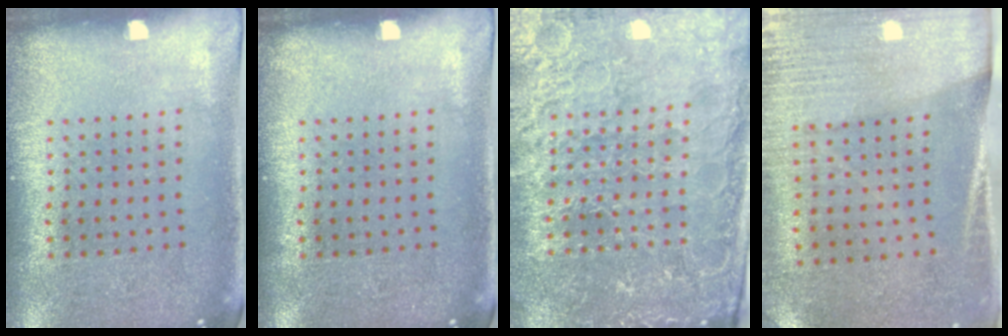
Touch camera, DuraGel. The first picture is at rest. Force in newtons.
{"total": 0.0}
{"total": 4.0, "press": 3.8, "slide": 0.9}
{"total": 2.7, "press": 2.4, "slide": 1.2}